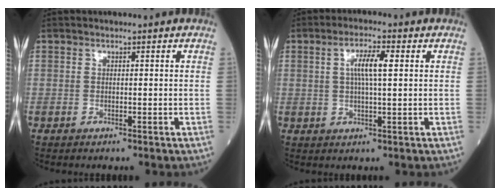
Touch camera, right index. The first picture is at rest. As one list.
[{"total": 4.9, "force": [1.2, 0.6, 4.8], "torque": [-0.092, 0.006, 0.022]}]